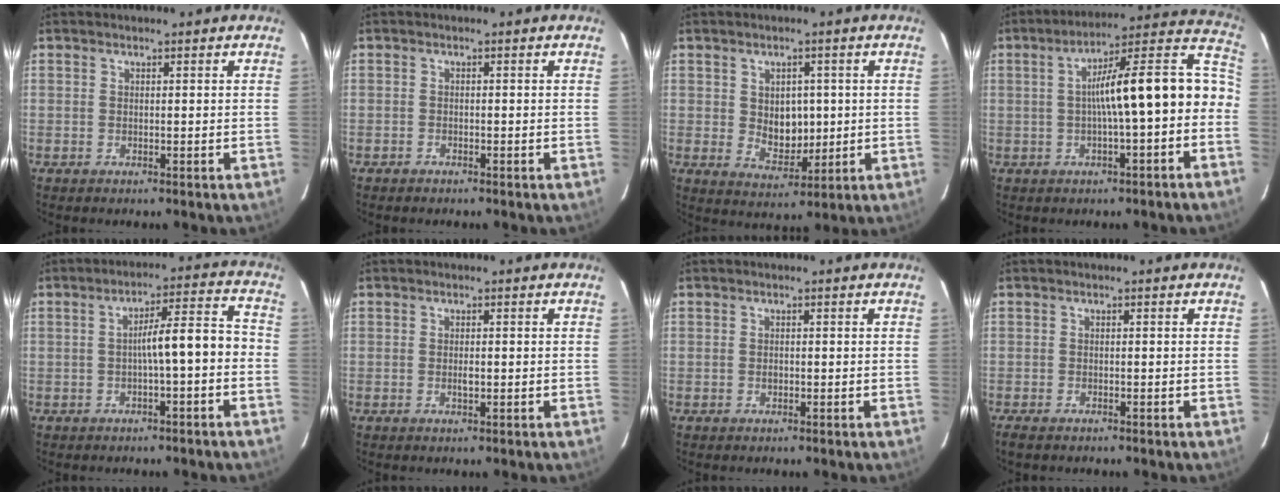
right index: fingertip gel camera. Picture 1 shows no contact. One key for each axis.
{"total": 0.8, "fx": -0.8, "fy": 0.3, "fz": 0.0, "tx": -0.008, "ty": 0.005, "tz": -0.014}
{"total": 6.5, "fx": 0.7, "fy": 5.1, "fz": 4.1, "tx": -0.067, "ty": -0.002, "tz": 0.025}
{"total": 15.5, "fx": -2.0, "fy": 2.6, "fz": 15.2, "tx": -0.200, "ty": 0.045, "tz": -0.027}
{"total": 7.1, "fx": -2.2, "fy": 0.7, "fz": 6.8, "tx": -0.101, "ty": 0.021, "tz": -0.020}
{"total": 1.3, "fx": -0.3, "fy": 0.6, "fz": 1.1, "tx": -0.020, "ty": -0.001, "tz": -0.004}
{"total": 0.8, "fx": -0.2, "fy": 0.6, "fz": 0.4, "tx": -0.007, "ty": 0.001, "tz": -0.004}
{"total": 2.4, "fx": -1.9, "fy": 0.8, "fz": 1.2, "tx": -0.033, "ty": -0.007, "tz": -0.036}